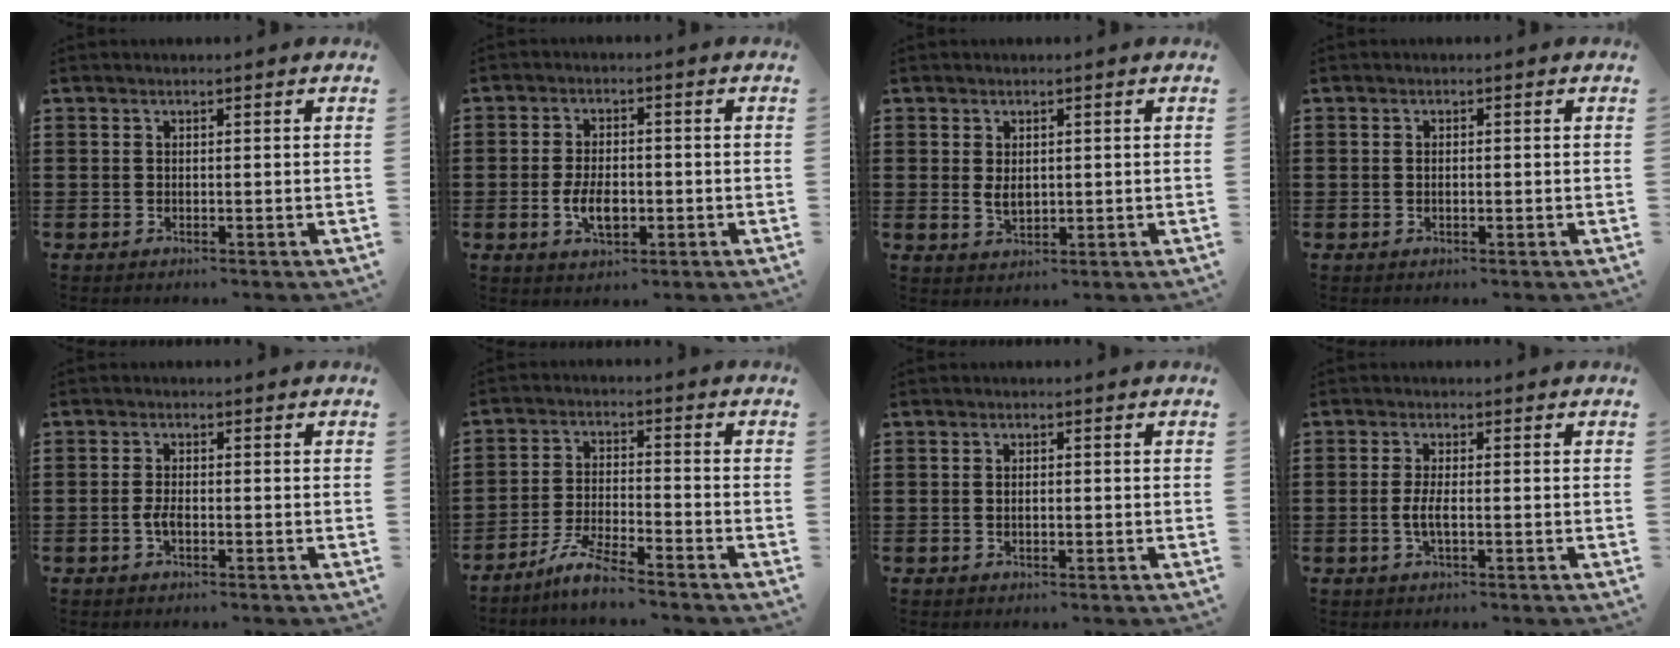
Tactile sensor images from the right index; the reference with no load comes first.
{"total": 5.1, "force": [-1.2, 2.6, 4.3], "torque": [-0.082, -0.006, -0.023]}
{"total": 2.4, "force": [0.3, 1.3, 2.0], "torque": [-0.032, -0.002, 0.005]}
{"total": 0.8, "force": [-0.1, 0.3, 0.7], "torque": [-0.014, -0.001, -0.002]}
{"total": 2.2, "force": [-0.7, 0.5, 2.0], "torque": [-0.054, -0.010, -0.016]}
{"total": 5.4, "force": [-4.9, 0.1, 2.3], "torque": [-0.060, -0.008, -0.099]}
{"total": 1.4, "force": [-0.1, 0.6, 1.2], "torque": [-0.023, 0.004, -0.004]}
{"total": 3.1, "force": [-0.7, 0.7, 2.9], "torque": [-0.067, -0.005, -0.018]}